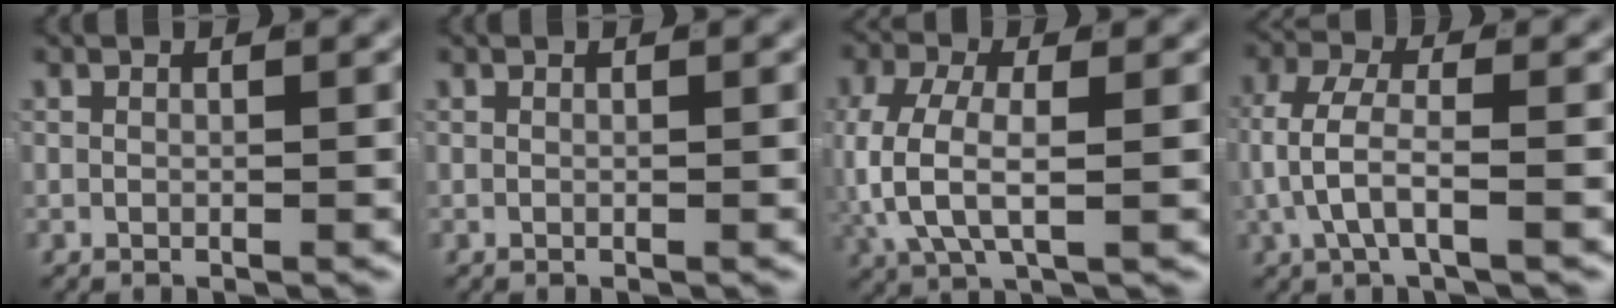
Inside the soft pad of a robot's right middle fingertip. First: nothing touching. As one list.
[{"total": 0.0}, {"total": 6.0, "force": [-0.2, 3.5, 4.8], "torque": [-0.118, -0.016, 0.007]}, {"total": 4.5, "force": [-0.7, 2.2, 3.8], "torque": [-0.085, -0.010, -0.010]}]